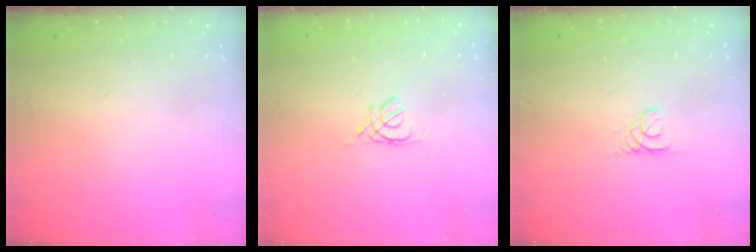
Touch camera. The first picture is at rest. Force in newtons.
{"total": 2.5, "press": 2.5, "slide": 0.6}
{"total": 1.8, "press": 1.8, "slide": 0.2}